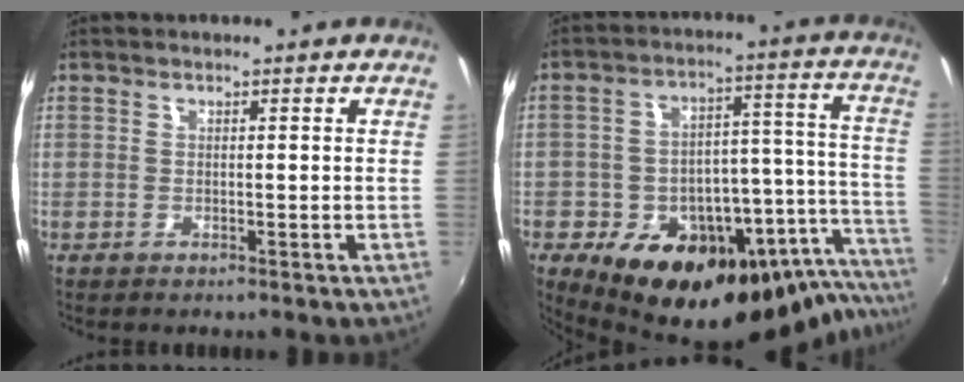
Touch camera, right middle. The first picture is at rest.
{"total": 28.3, "force": [-19.7, 13.2, 15.5], "torque": [-0.224, 0.021, -0.260]}